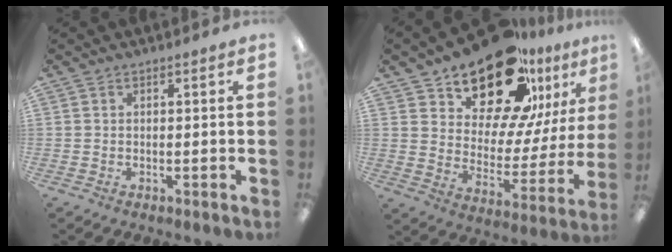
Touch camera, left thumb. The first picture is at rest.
{"total": 23.0, "force": [17.7, 10.0, 10.7], "torque": [-0.172, -0.120, 0.308]}